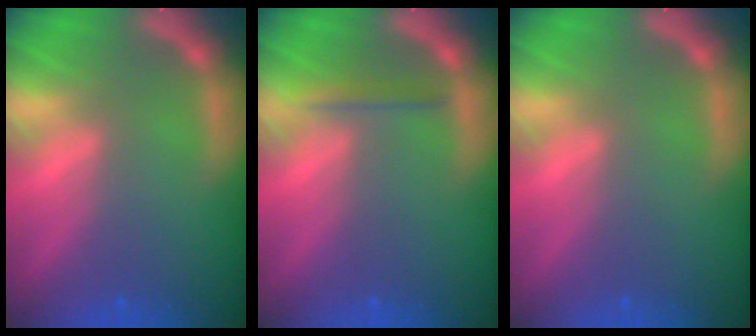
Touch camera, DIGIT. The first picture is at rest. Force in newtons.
{"total": 1.4}
{"total": 0.0}